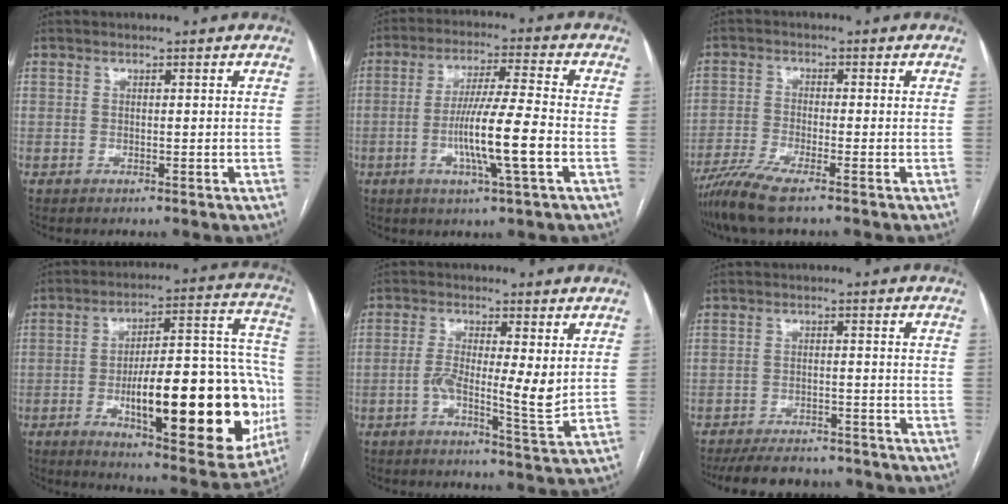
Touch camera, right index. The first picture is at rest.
{"total": 11.1, "force": [-2.9, -0.1, 10.7], "torque": [-0.200, -0.007, -0.056]}
{"total": 6.8, "force": [-5.1, 0.2, 4.5], "torque": [-0.094, -0.015, -0.099]}
{"total": 28.8, "force": [-6.5, 7.6, 27.0], "torque": [-0.323, 0.015, -0.078]}
{"total": 7.0, "force": [0.0, 1.2, 6.9], "torque": [-0.123, -0.004, -0.003]}
{"total": 13.1, "force": [-11.6, 4.3, 4.4], "torque": [-0.079, 0.001, -0.154]}